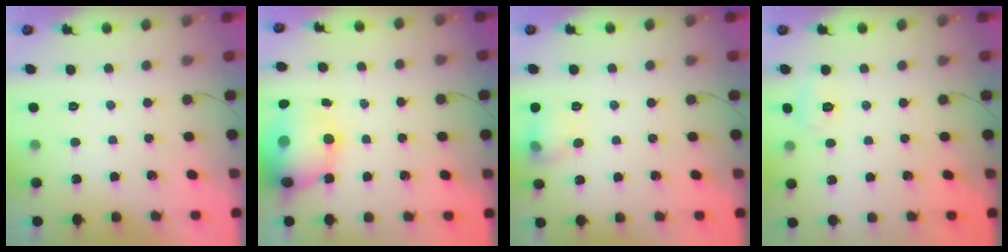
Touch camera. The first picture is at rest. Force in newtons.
{"total": 15.4, "press": 14.8, "slide": 4.4}
{"total": 8.3, "press": 8.2, "slide": 1.0}
{"total": 4.1, "press": 3.9, "slide": 1.2}